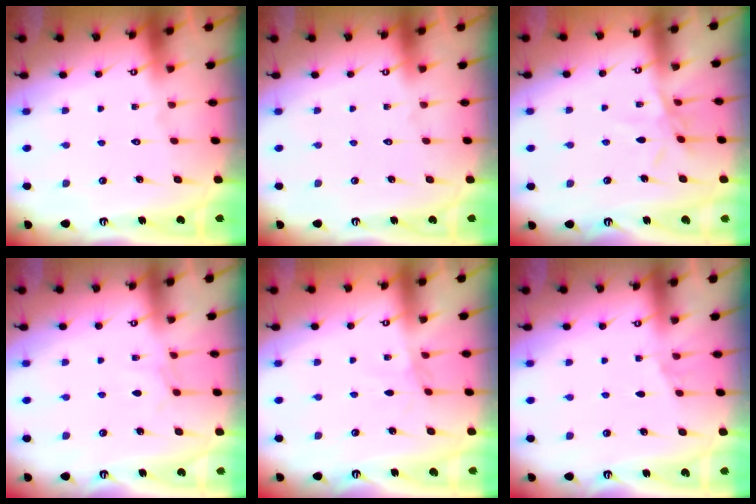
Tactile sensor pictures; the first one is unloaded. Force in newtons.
{"total": 0.0}
{"total": 6.8, "press": 6.8, "slide": 0.5}
{"total": 4.0, "press": 3.9, "slide": 0.6}
{"total": 0.6, "press": 0.6, "slide": 0.3}
{"total": 4.2, "press": 3.5, "slide": 2.3}